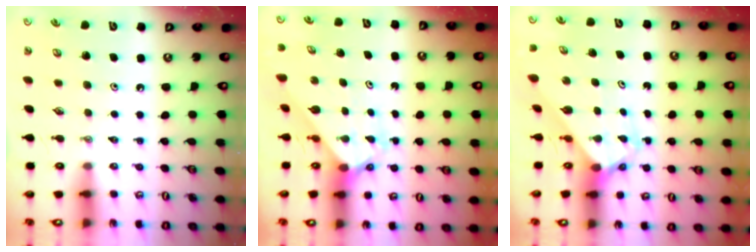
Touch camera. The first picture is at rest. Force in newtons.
{"total": 1.9, "press": 1.9, "slide": 0.1}
{"total": 2.6, "press": 2.6, "slide": 0.2}